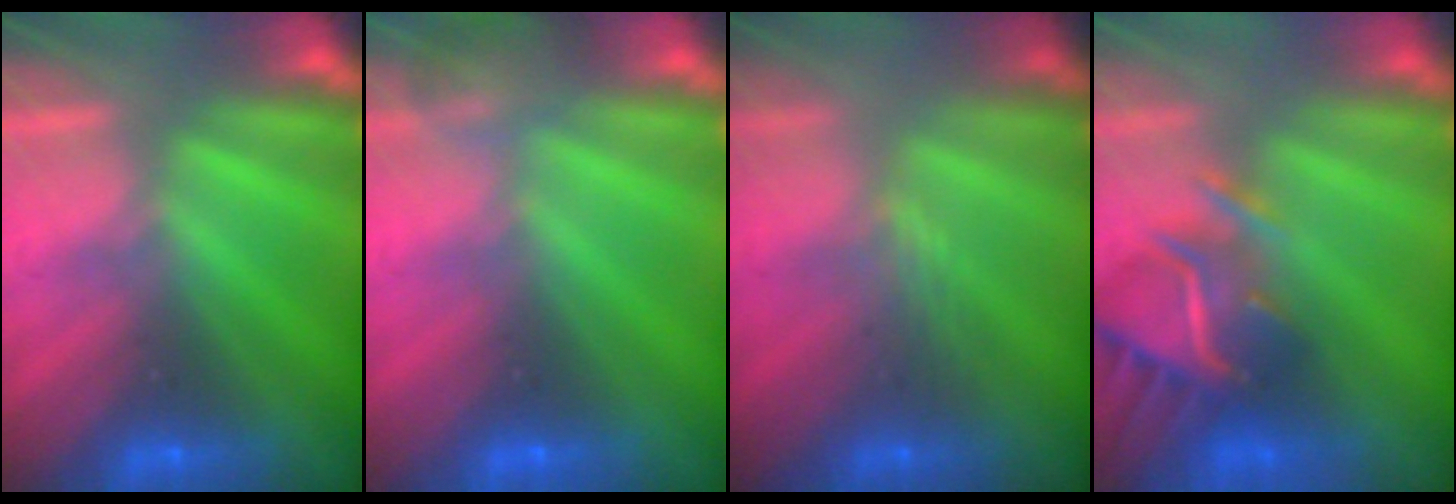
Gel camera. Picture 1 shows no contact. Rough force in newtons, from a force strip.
{"total": 4.4}
{"total": 2.8}
{"total": 5.8}